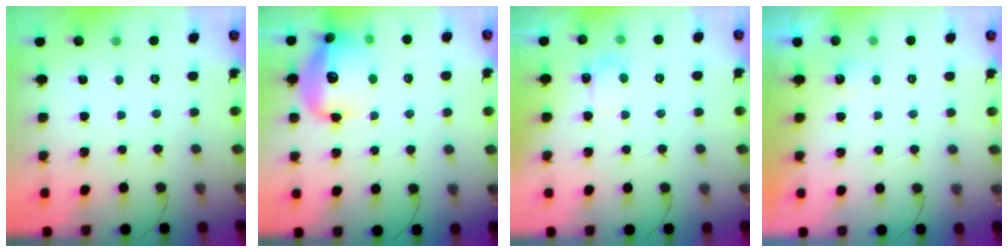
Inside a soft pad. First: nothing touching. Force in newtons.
{"total": 16.6, "press": 16.5, "slide": 1.9}
{"total": 3.7, "press": 3.6, "slide": 1.1}
{"total": 3.3, "press": 0.9, "slide": 3.2}